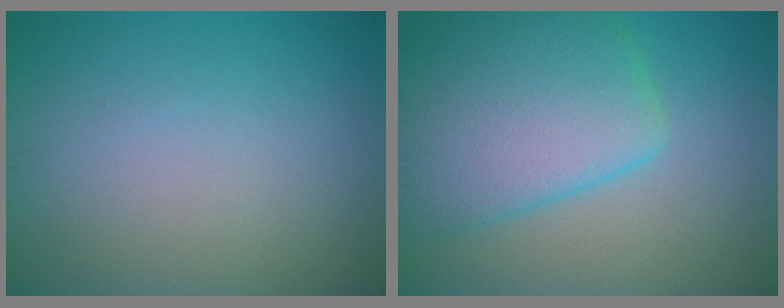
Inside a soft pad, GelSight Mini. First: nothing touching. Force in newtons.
{"total": 8.2, "press": 8.2, "slide": 0.6}